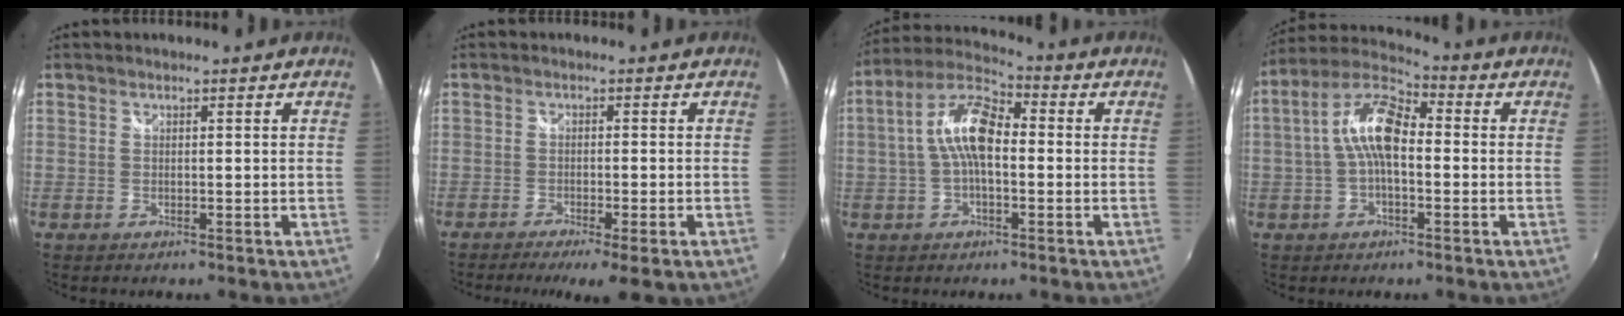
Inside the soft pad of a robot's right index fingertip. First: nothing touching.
{"total": 7.7, "force": [-5.3, 0.9, 5.6], "torque": [-0.111, -0.029, -0.079]}
{"total": 10.3, "force": [-0.3, 4.5, 9.3], "torque": [-0.192, 0.024, -0.010]}
{"total": 10.5, "force": [-0.3, 4.7, 9.4], "torque": [-0.195, 0.026, -0.011]}